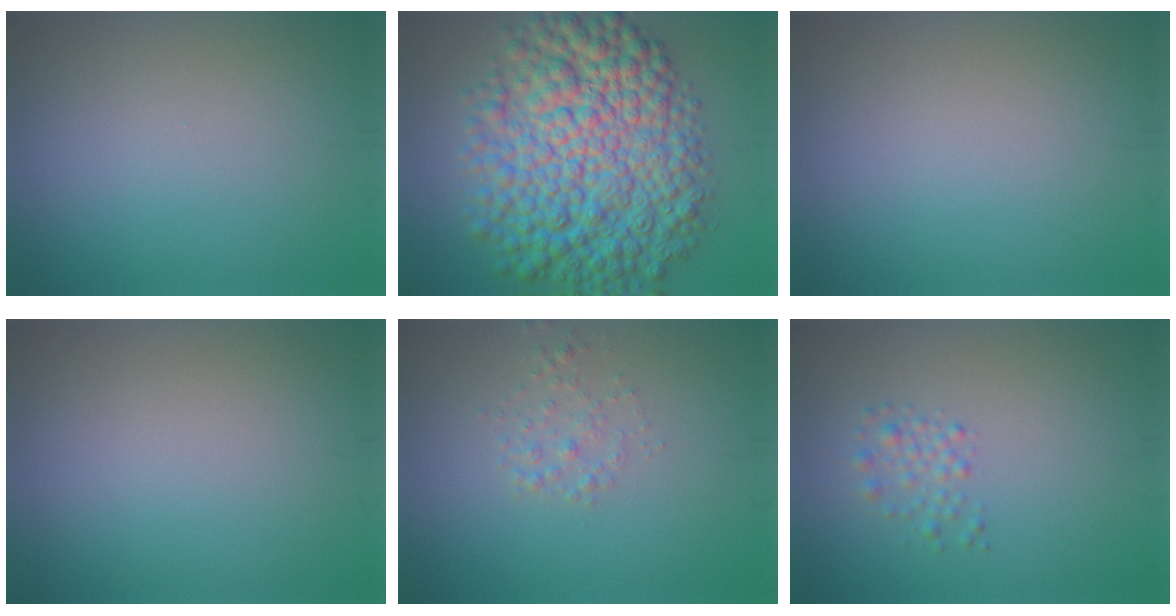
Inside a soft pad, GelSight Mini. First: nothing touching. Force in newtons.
{"total": 12.9, "press": 12.9, "slide": 0.0}
{"total": 0.0}
{"total": 0.0}
{"total": 1.4, "press": 1.4, "slide": 0.0}
{"total": 1.5, "press": 1.5, "slide": 0.1}